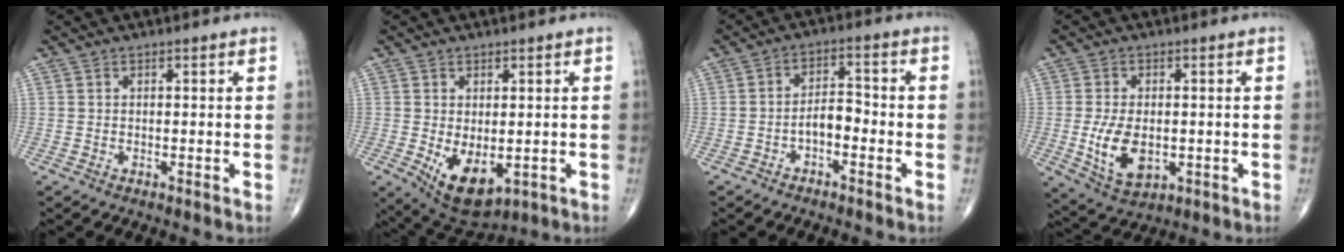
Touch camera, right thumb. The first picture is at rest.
{"total": 9.2, "force": [-1.8, 5.2, 7.4], "torque": [-0.108, -0.012, -0.005]}
{"total": 4.6, "force": [-2.0, 2.4, 3.4], "torque": [-0.047, 0.030, -0.038]}
{"total": 9.2, "force": [-1.3, 5.5, 7.3], "torque": [-0.128, -0.010, -0.011]}